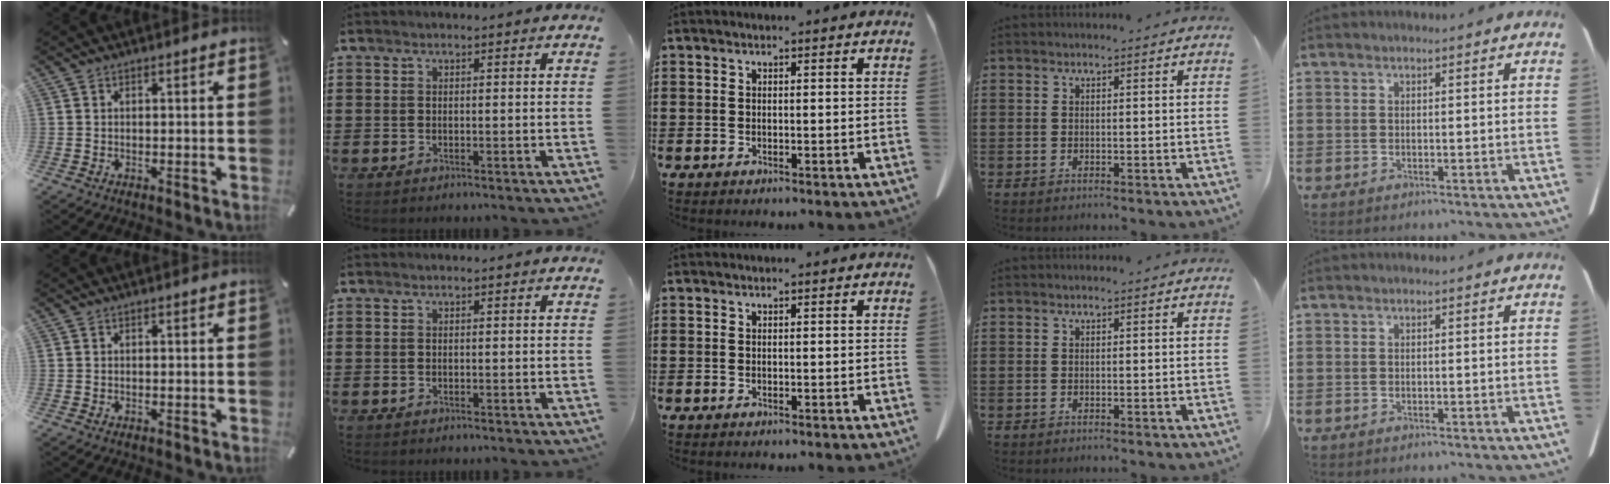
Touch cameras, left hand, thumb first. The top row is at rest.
{}